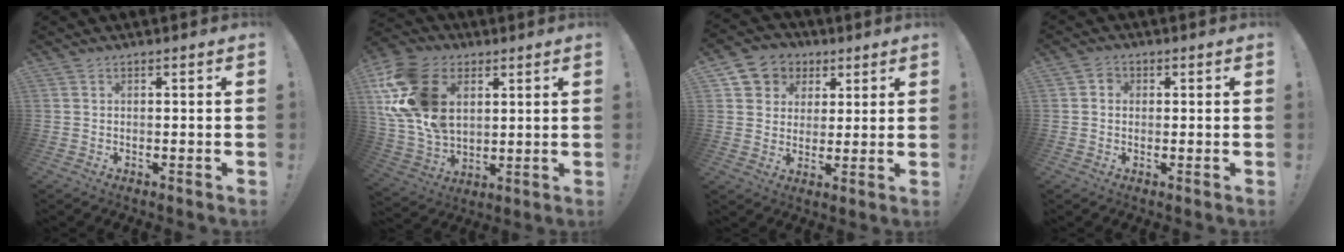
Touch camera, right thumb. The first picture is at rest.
{"total": 21.7, "force": [6.7, 15.2, 13.9], "torque": [-0.281, -0.025, 0.129]}
{"total": 8.0, "force": [2.6, 7.3, 1.8], "torque": [-0.029, -0.014, 0.057]}
{"total": 2.5, "force": [-0.3, 2.1, 1.2], "torque": [-0.013, 0.003, -0.007]}